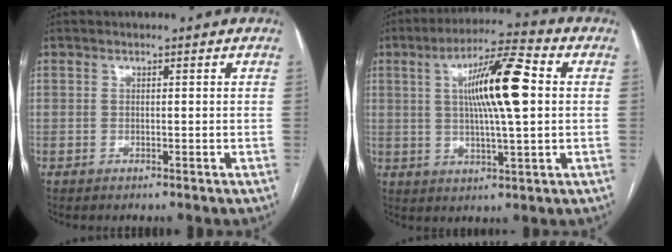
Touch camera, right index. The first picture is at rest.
{"total": 12.9, "force": [2.1, 1.3, 12.7], "torque": [-0.216, 0.016, 0.033]}